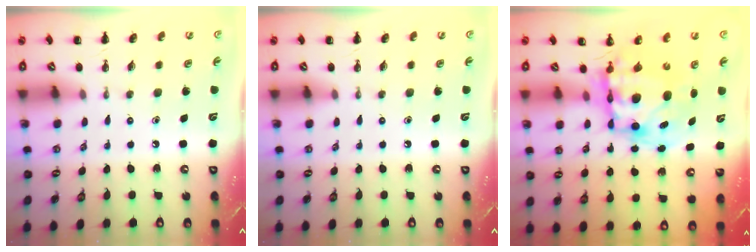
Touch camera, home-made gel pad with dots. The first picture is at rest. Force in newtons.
{"total": 0.0}
{"total": 11.4, "press": 11.0, "slide": 2.9}